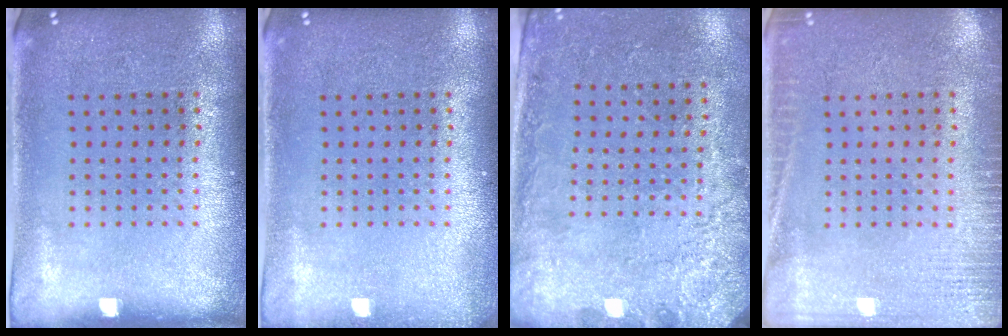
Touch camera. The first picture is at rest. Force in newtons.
{"total": 0.7, "press": 0.7, "slide": 0.1}
{"total": 2.7, "press": 2.2, "slide": 1.5}
{"total": 2.9, "press": 2.9, "slide": 0.4}